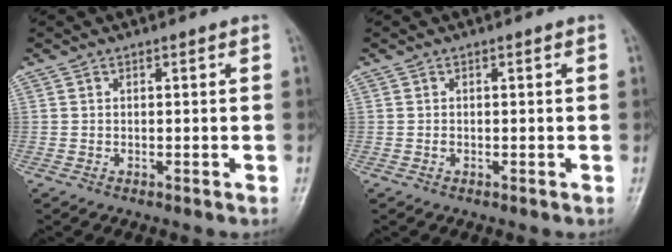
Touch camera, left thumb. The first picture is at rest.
{"total": 0.5, "force": [-0.1, 0.3, 0.4], "torque": [-0.003, 0.001, 0.001]}